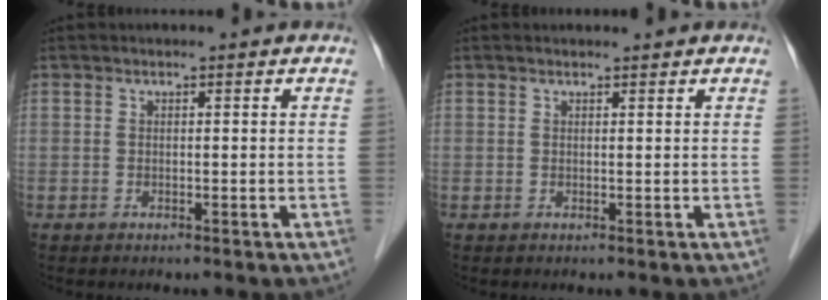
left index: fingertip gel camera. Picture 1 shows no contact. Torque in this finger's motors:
{"motor_torque": [0.33, -0.20, -0.03, -0.02]}